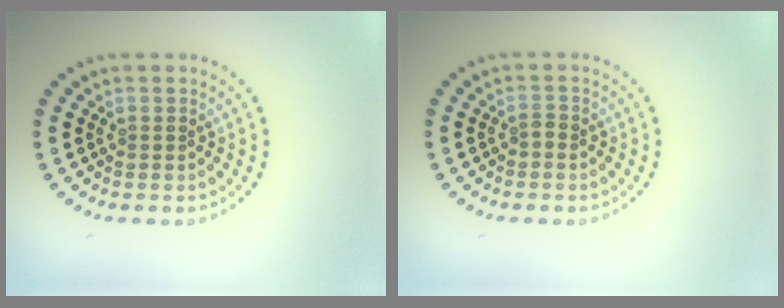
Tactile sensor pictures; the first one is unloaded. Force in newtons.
{"total": 0.7, "press": 0.4, "slide": 0.5}